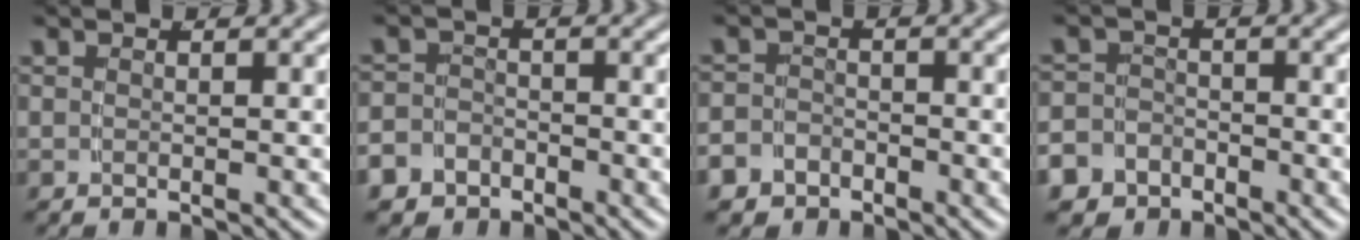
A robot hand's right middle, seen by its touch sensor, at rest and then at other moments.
{"total": 4.6, "force": [-3.0, 3.5, 0.5], "torque": [-0.020, -0.017, -0.053]}
{"total": 3.8, "force": [-2.6, 2.8, 0.3], "torque": [-0.015, -0.016, -0.045]}
{"total": 6.3, "force": [-3.6, 5.1, 1.2], "torque": [-0.032, -0.024, -0.064]}